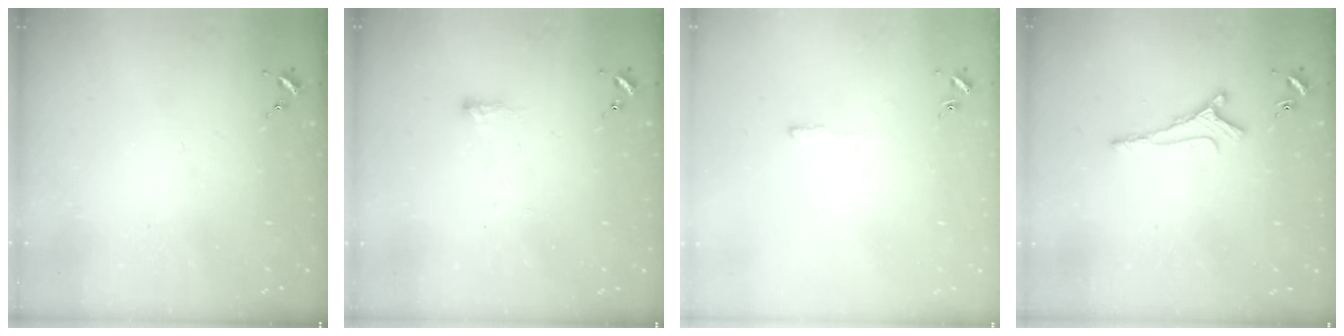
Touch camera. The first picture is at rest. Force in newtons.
{"total": 2.8, "press": 2.7, "slide": 0.7}
{"total": 3.5, "press": 3.4, "slide": 0.5}
{"total": 4.5, "press": 4.4, "slide": 0.9}